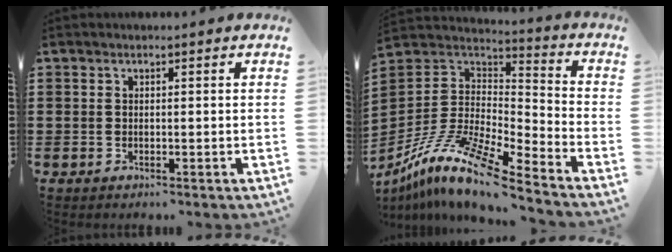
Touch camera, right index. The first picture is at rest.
{"total": 12.8, "force": [-9.6, 2.1, 8.3], "torque": [-0.182, 0.005, -0.192]}